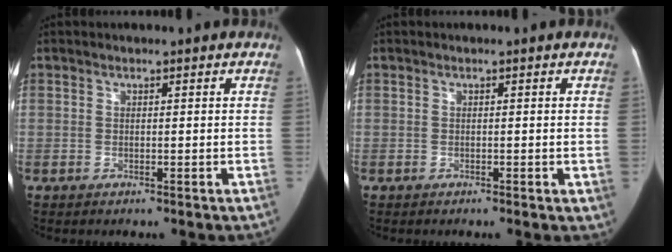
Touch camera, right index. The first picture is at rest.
{"total": 0.7, "force": [-0.2, 0.3, 0.7], "torque": [-0.008, -0.001, -0.002]}